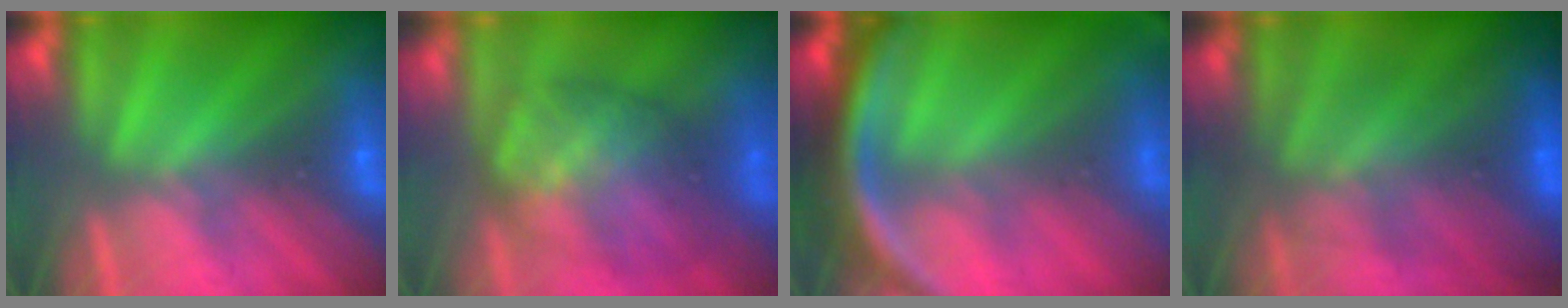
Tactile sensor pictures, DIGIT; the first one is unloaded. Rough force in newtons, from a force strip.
{"total": 5.7}
{"total": 7.6}
{"total": 5.7}